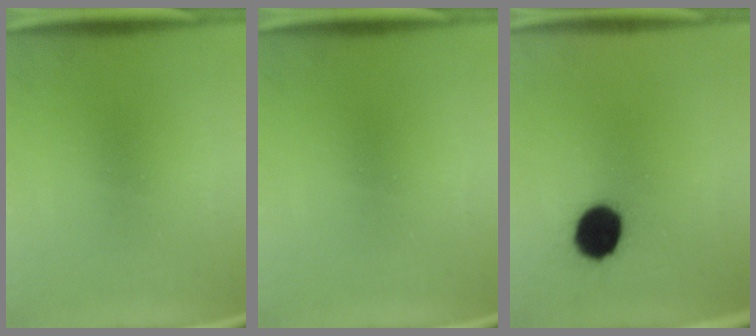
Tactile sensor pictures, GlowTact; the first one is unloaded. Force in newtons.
{"total": 0.0}
{"total": 10.5}